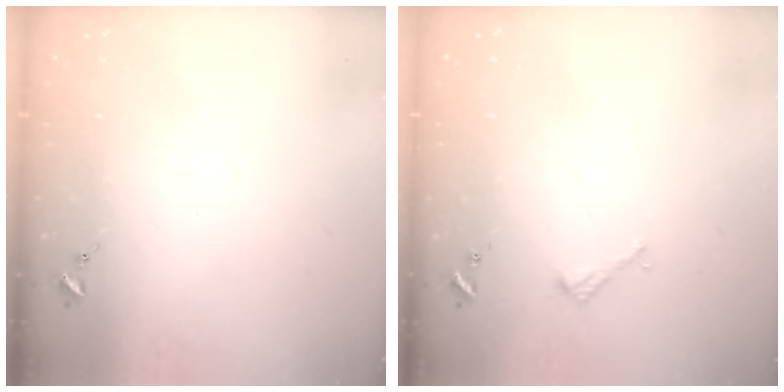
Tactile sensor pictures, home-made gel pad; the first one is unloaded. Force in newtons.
{"total": 2.2, "press": 2.2, "slide": 0.2}